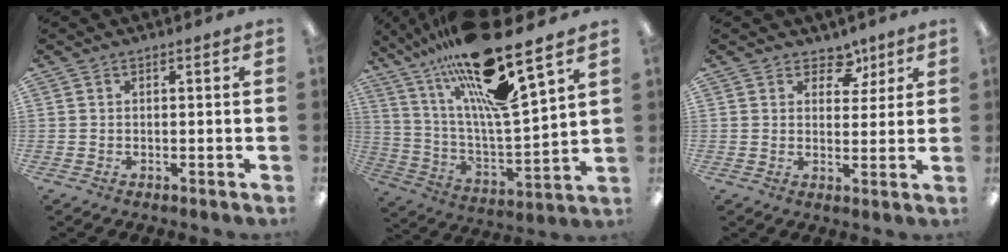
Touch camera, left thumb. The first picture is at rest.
{"total": 23.4, "force": [17.0, 4.3, 15.4], "torque": [-0.277, -0.105, 0.274]}
{"total": 6.2, "force": [3.8, 4.2, 2.4], "torque": [-0.012, -0.020, 0.062]}